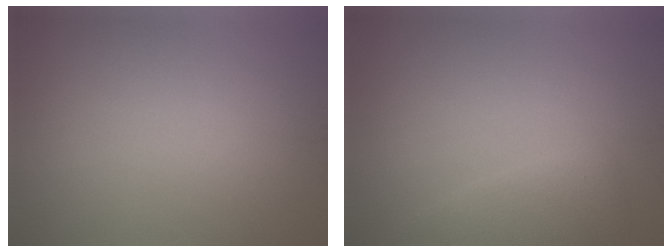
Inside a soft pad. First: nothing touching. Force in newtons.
{"total": 2.4, "press": 2.4, "slide": 0.2}